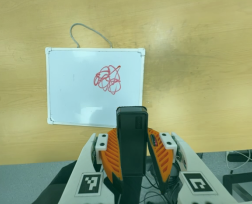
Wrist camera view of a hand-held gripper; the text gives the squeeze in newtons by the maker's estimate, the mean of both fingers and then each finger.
{"total": 4.1, "left": 2.9, "right": 5.4}